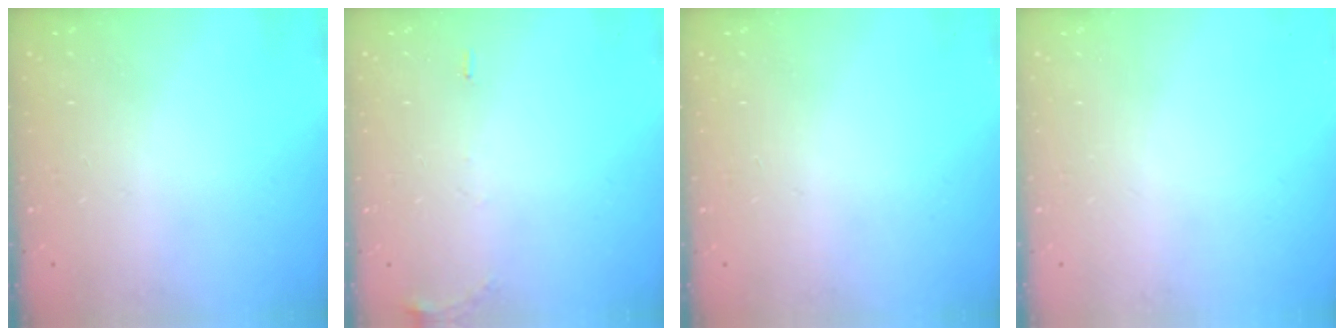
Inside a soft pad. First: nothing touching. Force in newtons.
{"total": 6.5, "press": 6.2, "slide": 1.8}
{"total": 0.0}
{"total": 0.0}